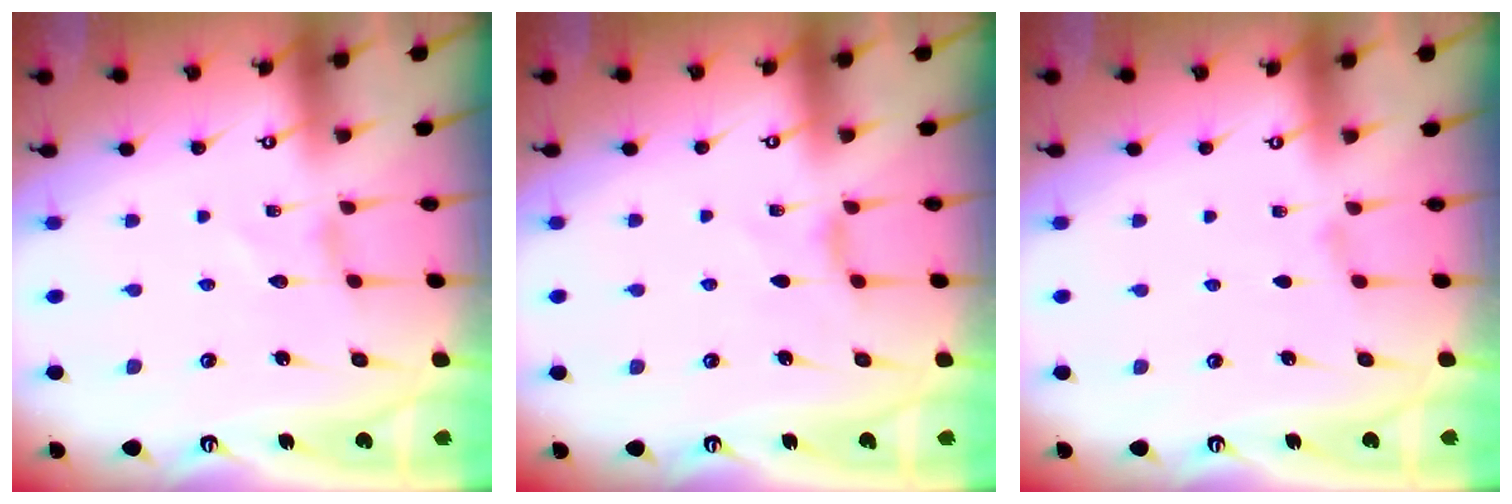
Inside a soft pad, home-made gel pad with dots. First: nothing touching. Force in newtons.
{"total": 2.1, "press": 2.1, "slide": 0.4}
{"total": 1.2, "press": 1.1, "slide": 0.3}